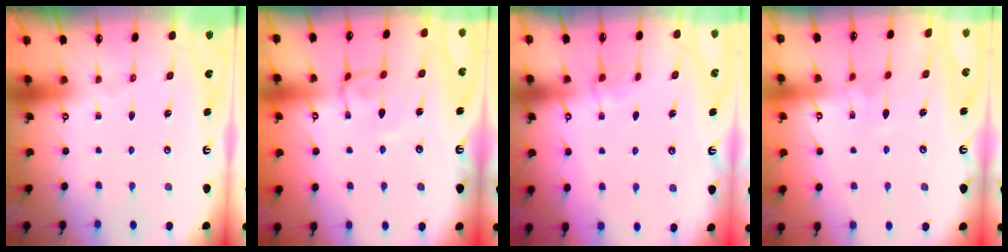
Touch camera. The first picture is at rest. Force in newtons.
{"total": 2.0, "press": 1.9, "slide": 0.5}
{"total": 1.8, "press": 1.8, "slide": 0.4}
{"total": 2.9, "press": 2.9, "slide": 0.3}